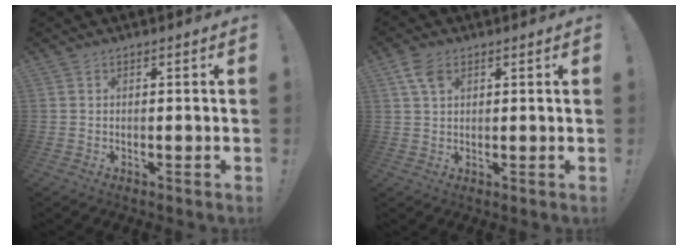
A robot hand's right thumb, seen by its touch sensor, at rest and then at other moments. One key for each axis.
{"total": 5.3, "fx": 2.5, "fy": 3.3, "fz": 3.3, "tx": -0.060, "ty": -0.002, "tz": 0.050}